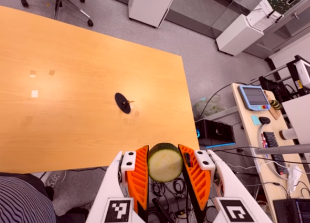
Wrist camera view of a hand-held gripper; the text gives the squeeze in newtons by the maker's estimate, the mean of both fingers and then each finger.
{"total": 11.2, "left": 10.7, "right": 11.7}